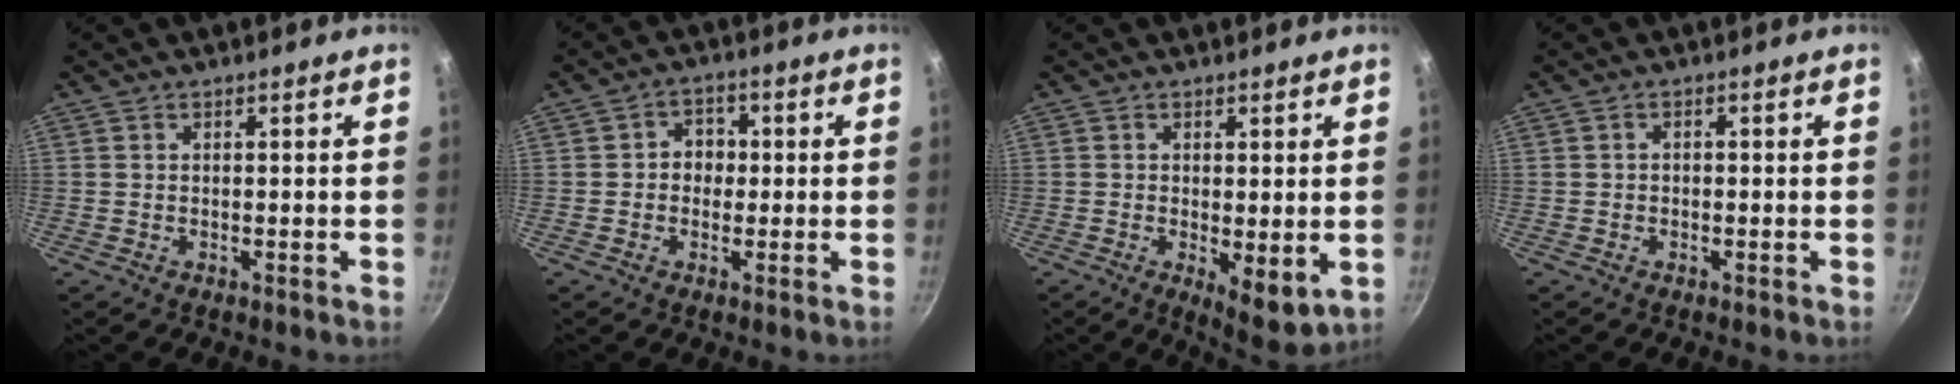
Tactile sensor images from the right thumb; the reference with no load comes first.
{"total": 4.4, "force": [-0.1, 3.9, 2.1], "torque": [-0.003, 0.007, -0.007]}
{"total": 5.1, "force": [-0.5, 2.3, 4.6], "torque": [-0.065, -0.017, -0.002]}
{"total": 0.9, "force": [-0.3, 0.7, 0.5], "torque": [-0.010, 0.006, -0.004]}